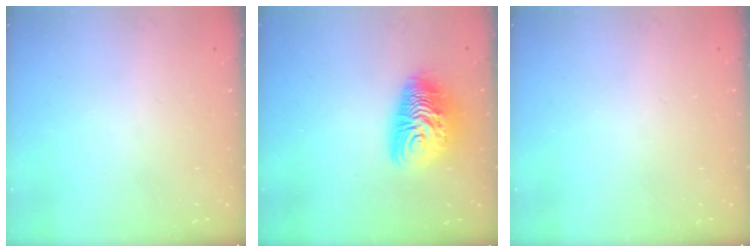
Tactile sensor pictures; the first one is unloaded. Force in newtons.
{"total": 12.5, "press": 12.5, "slide": 0.9}
{"total": 0.0}